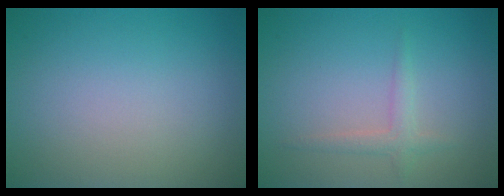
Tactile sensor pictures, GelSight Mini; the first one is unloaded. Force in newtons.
{"total": 1.5, "press": 1.5, "slide": 0.0}